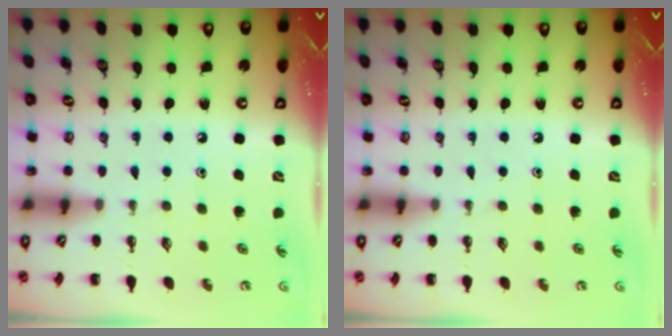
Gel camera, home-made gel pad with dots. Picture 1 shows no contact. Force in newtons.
{"total": 0.0}